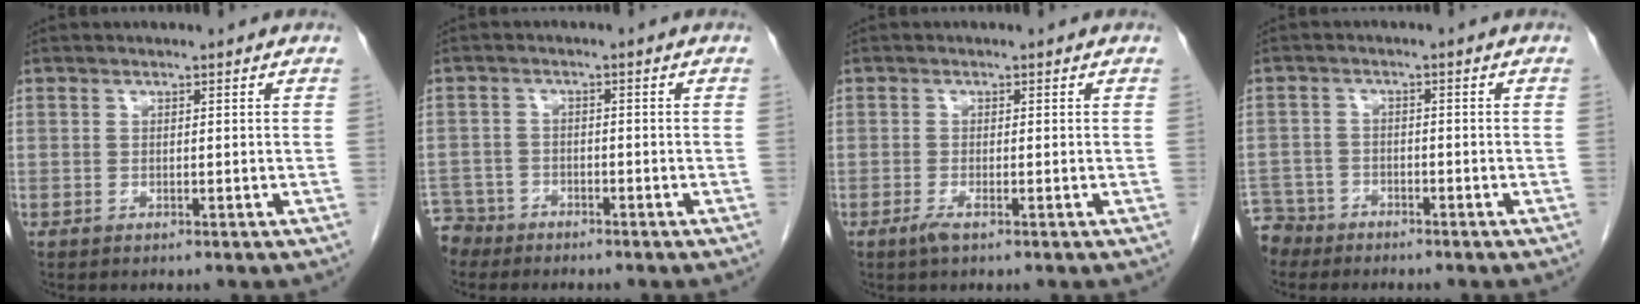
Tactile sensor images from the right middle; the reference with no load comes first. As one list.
[{"total": 4.7, "force": [-4.1, 2.2, -0.8], "torque": [0.016, 0.000, -0.079]}, {"total": 1.0, "force": [-0.7, 0.0, 0.8], "torque": [-0.017, -0.002, -0.013]}, {"total": 5.2, "force": [-4.5, 2.5, -0.7], "torque": [0.015, -0.002, -0.088]}]